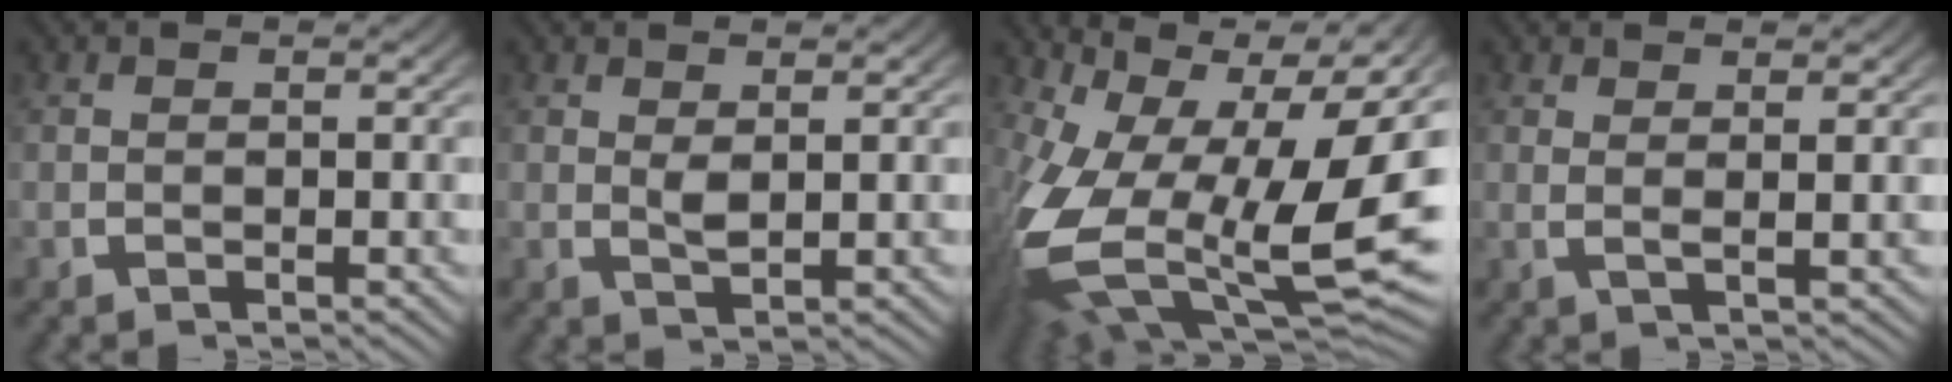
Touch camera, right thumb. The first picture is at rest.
{"total": 1.5, "force": [1.0, 0.4, 0.9], "torque": [-0.018, -0.002, 0.024]}
{"total": 20.4, "force": [-1.1, 11.9, 16.6], "torque": [-0.319, -0.068, 0.019]}
{"total": 1.7, "force": [1.1, -0.2, 1.2], "torque": [-0.030, -0.007, 0.023]}